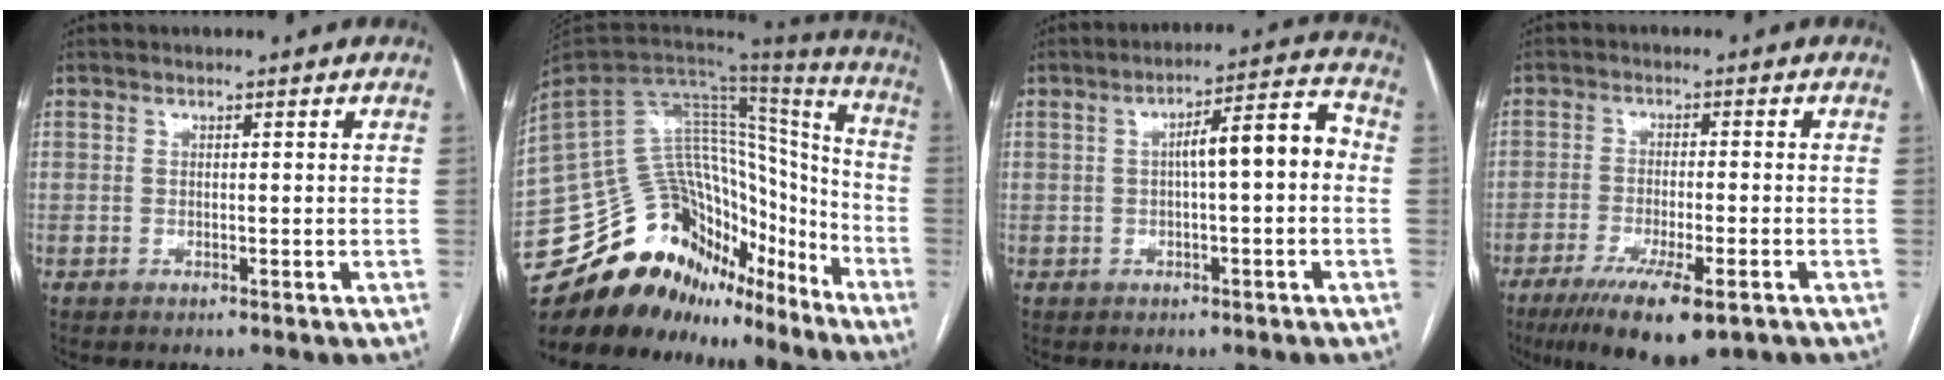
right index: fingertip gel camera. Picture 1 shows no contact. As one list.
[{"total": 29.5, "force": [-22.6, 14.7, 11.9], "torque": [-0.234, 0.041, -0.339]}, {"total": 7.8, "force": [-0.1, 1.3, 7.7], "torque": [-0.113, 0.031, -0.001]}, {"total": 11.6, "force": [-7.2, 2.2, 8.8], "torque": [-0.146, -0.028, -0.110]}]